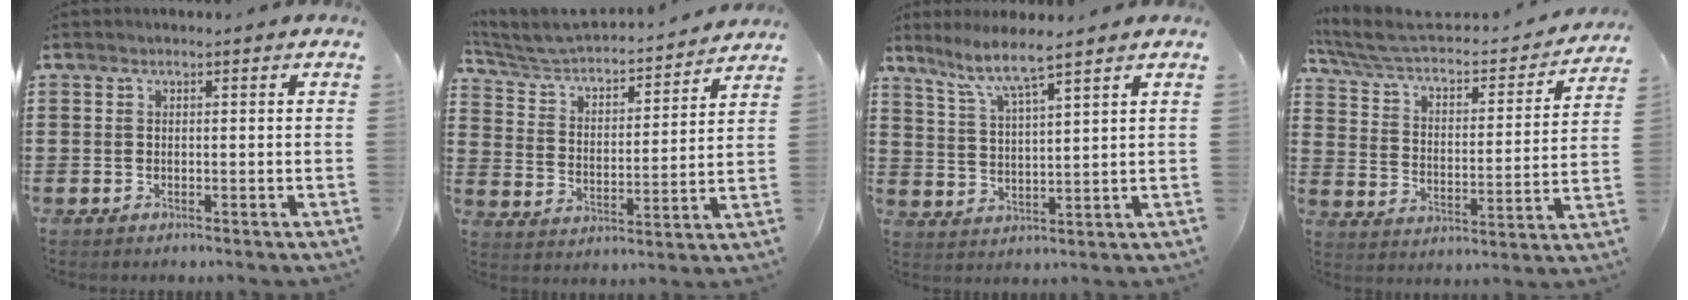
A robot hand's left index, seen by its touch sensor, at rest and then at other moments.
{"total": 3.7, "force": [3.5, 0.7, 0.9], "torque": [-0.041, -0.033, 0.049]}
{"total": 5.3, "force": [4.4, -0.3, 3.0], "torque": [-0.076, -0.022, 0.073]}
{"total": 5.5, "force": [4.4, 1.5, 2.8], "torque": [-0.074, -0.034, 0.071]}